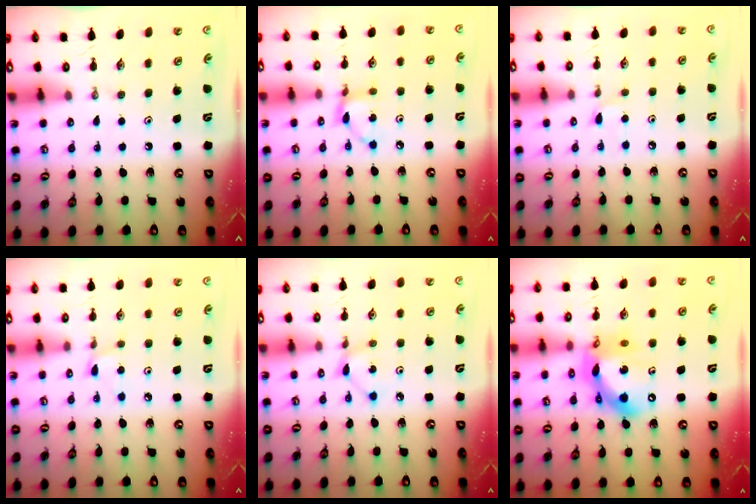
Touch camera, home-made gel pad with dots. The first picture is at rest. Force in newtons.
{"total": 5.8, "press": 5.8, "slide": 0.2}
{"total": 2.2, "press": 2.1, "slide": 0.3}
{"total": 3.0, "press": 2.9, "slide": 0.4}
{"total": 2.4, "press": 2.4, "slide": 0.1}
{"total": 14.4, "press": 14.3, "slide": 1.6}